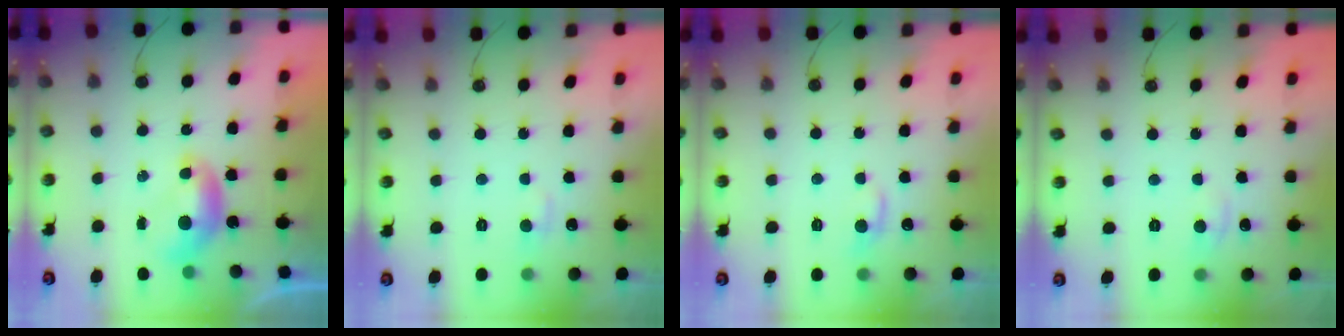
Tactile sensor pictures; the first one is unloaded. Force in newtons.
{"total": 1.3, "press": 1.1, "slide": 0.6}
{"total": 0.9, "press": 0.5, "slide": 0.7}
{"total": 0.8, "press": 0.3, "slide": 0.8}